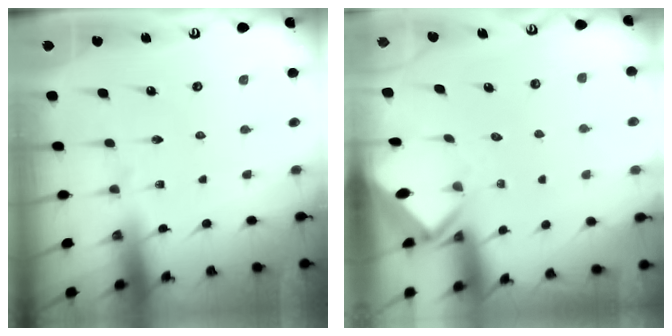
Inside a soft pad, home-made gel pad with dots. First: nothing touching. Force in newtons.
{"total": 2.7, "press": 2.7, "slide": 0.2}